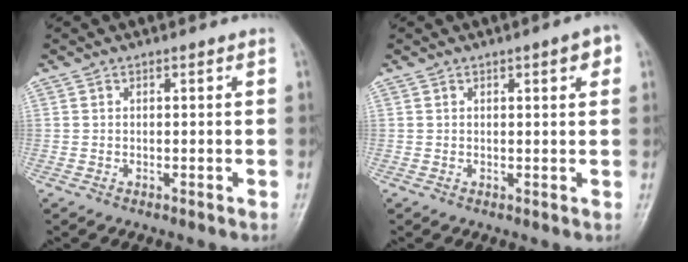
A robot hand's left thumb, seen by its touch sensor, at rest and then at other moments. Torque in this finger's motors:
{"motor_torque": [0.10, 0.10, 0.16, 0.16, 0.01]}